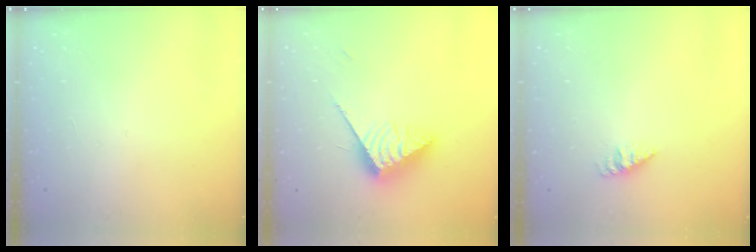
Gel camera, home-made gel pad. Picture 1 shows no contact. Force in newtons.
{"total": 12.6, "press": 12.6, "slide": 0.3}
{"total": 1.6, "press": 1.6, "slide": 0.1}